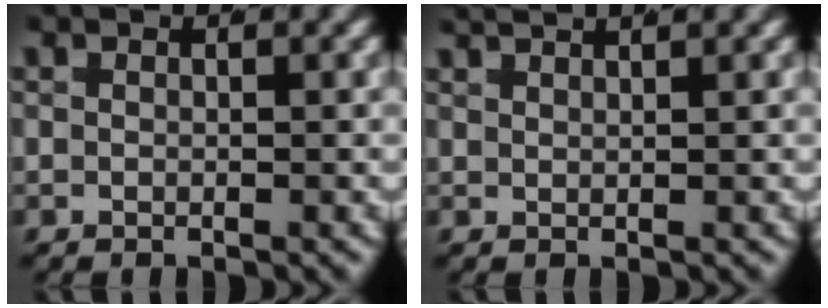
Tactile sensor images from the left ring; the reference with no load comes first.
{"total": 2.2, "force": [2.1, 0.0, 0.5], "torque": [-0.004, 0.009, 0.035]}